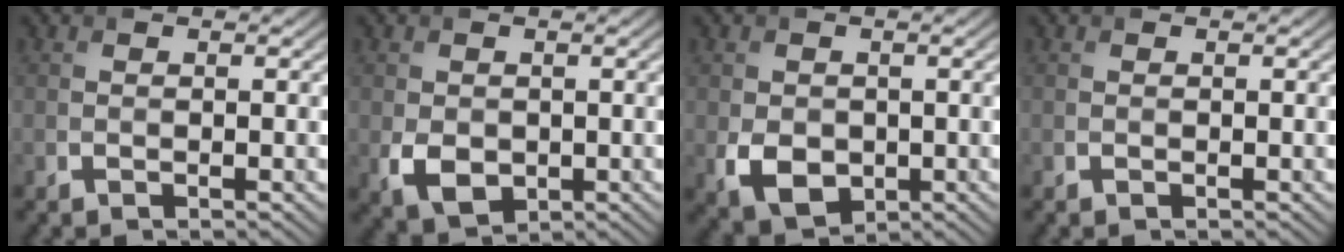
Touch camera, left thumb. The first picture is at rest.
{"total": 3.9, "force": [-0.8, 3.0, 2.4], "torque": [-0.055, -0.014, -0.012]}
{"total": 4.8, "force": [-1.1, 3.7, 2.8], "torque": [-0.061, -0.014, -0.017]}
{"total": 0.0}